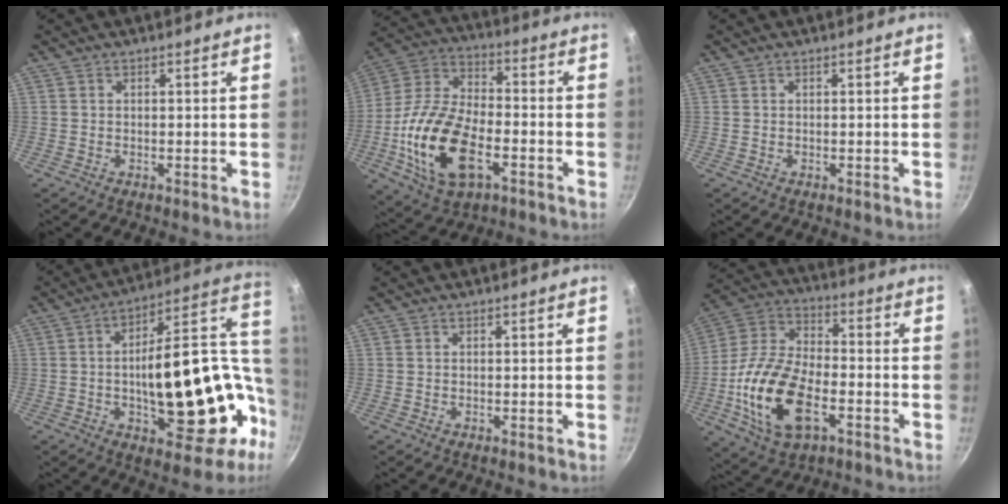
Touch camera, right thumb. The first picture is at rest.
{"total": 20.2, "force": [-6.2, 10.8, 15.9], "torque": [-0.307, 0.029, -0.121]}
{"total": 0.0}
{"total": 29.6, "force": [-3.4, 14.6, 25.5], "torque": [-0.321, 0.035, -0.028]}
{"total": 0.0}
{"total": 19.8, "force": [-6.1, 10.7, 15.5], "torque": [-0.298, 0.029, -0.121]}